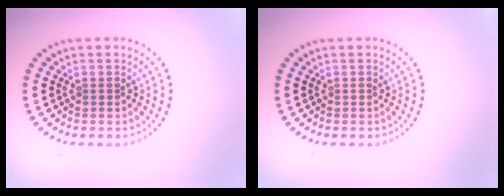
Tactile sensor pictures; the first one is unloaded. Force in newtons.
{"total": 0.0}